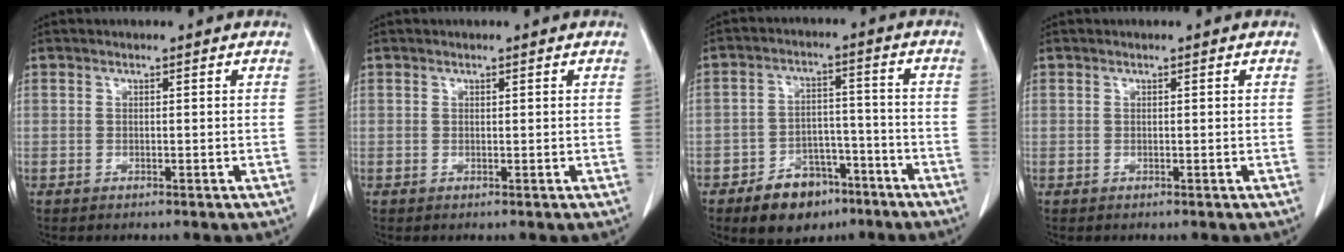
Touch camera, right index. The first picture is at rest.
{"total": 0.0}
{"total": 8.8, "force": [-5.8, 5.3, 4.1], "torque": [-0.066, 0.018, -0.086]}
{"total": 0.0}